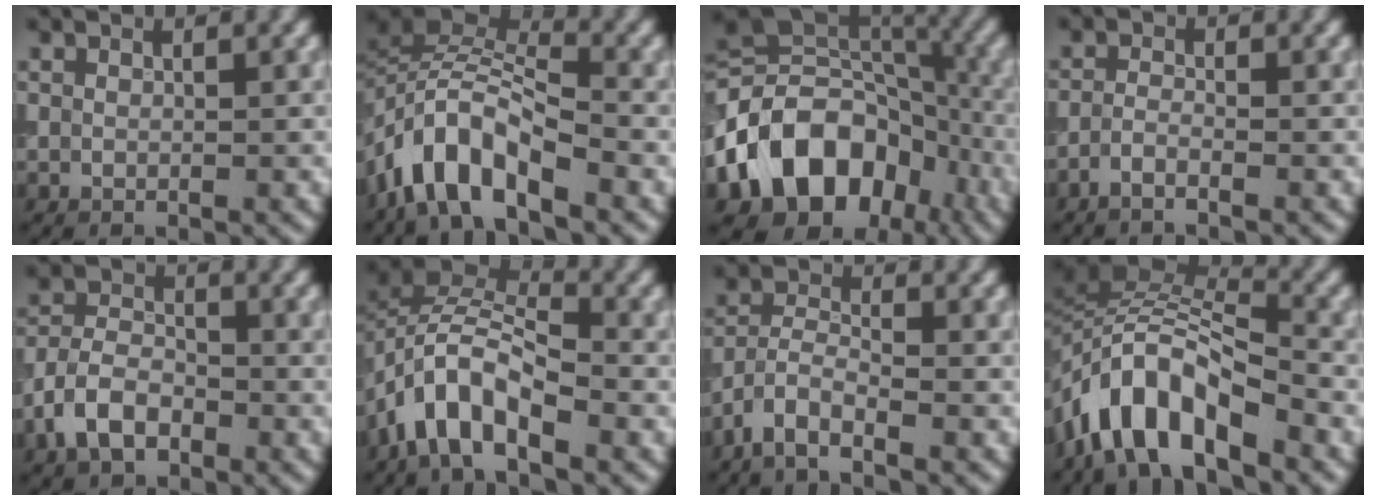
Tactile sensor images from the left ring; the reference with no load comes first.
{"total": 7.4, "force": [-4.5, 3.1, 5.1], "torque": [-0.080, 0.008, -0.095]}
{"total": 13.7, "force": [-5.3, 10.2, 7.5], "torque": [-0.138, 0.001, -0.101]}
{"total": 1.5, "force": [-1.2, 0.2, 0.9], "torque": [-0.019, 0.001, -0.030]}
{"total": 4.5, "force": [-2.4, 2.7, 2.7], "torque": [-0.051, 0.004, -0.055]}
{"total": 6.5, "force": [-3.5, 3.1, 4.6], "torque": [-0.071, 0.009, -0.075]}
{"total": 3.6, "force": [-2.8, 1.0, 2.0], "torque": [-0.042, 0.001, -0.067]}
{"total": 9.3, "force": [-5.3, 3.7, 6.6], "torque": [-0.108, 0.015, -0.108]}